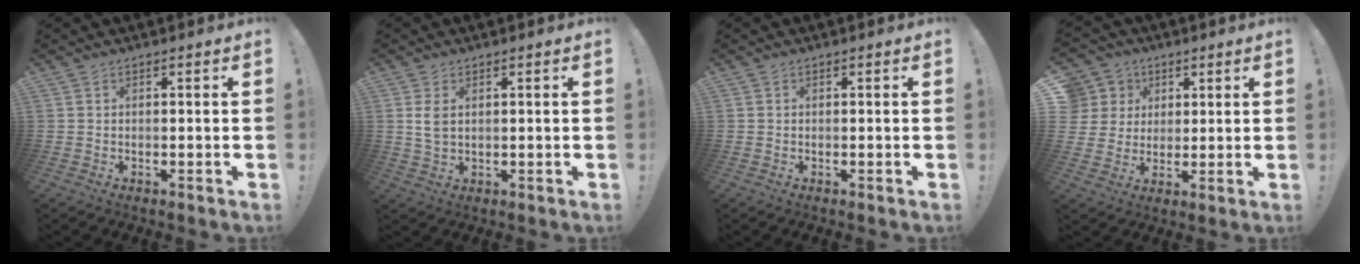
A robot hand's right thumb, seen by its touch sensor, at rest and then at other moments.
{"total": 4.0, "force": [1.3, 2.3, 3.1], "torque": [-0.052, -0.003, 0.020]}
{"total": 0.0}
{"total": 9.2, "force": [2.8, 8.5, 2.2], "torque": [-0.030, -0.010, 0.062]}